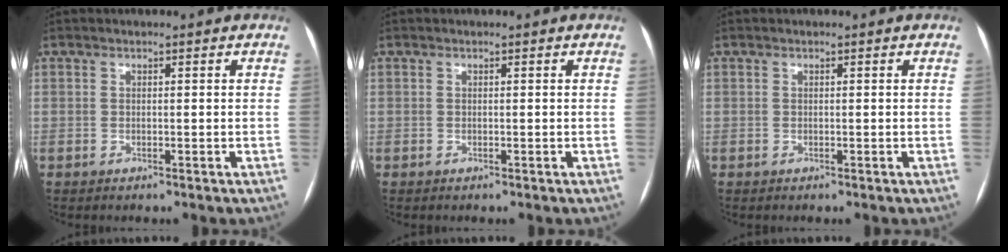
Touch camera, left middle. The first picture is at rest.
{"total": 0.0}
{"total": 0.0}